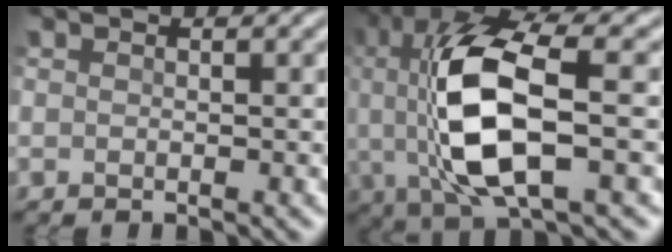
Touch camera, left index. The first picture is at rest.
{"total": 10.8, "force": [-0.2, 4.1, 10.0], "torque": [-0.211, 0.000, 0.000]}